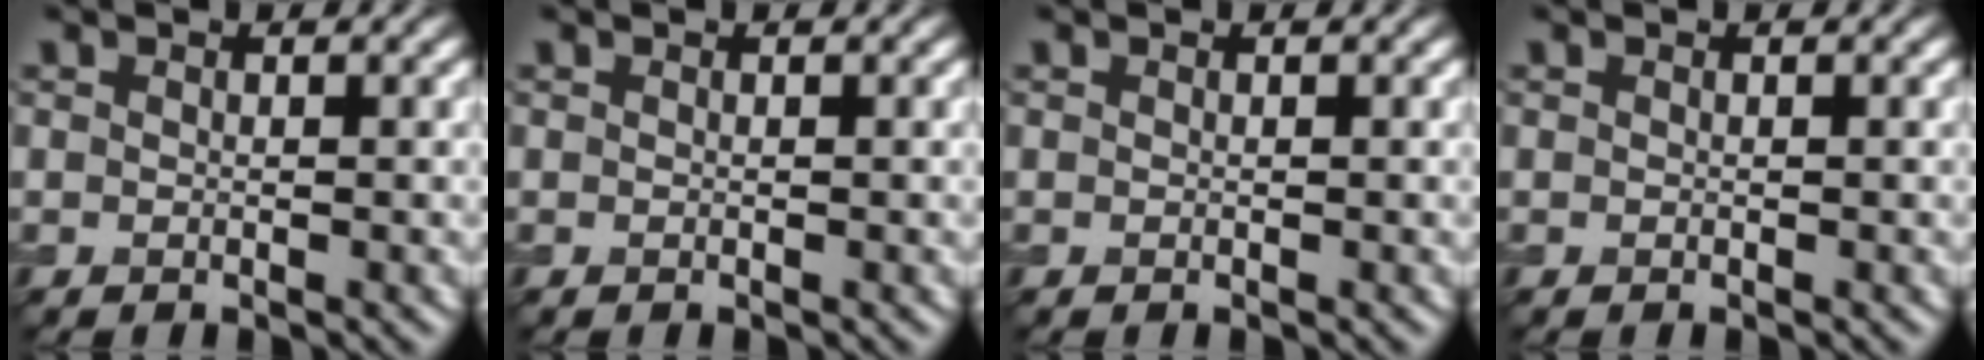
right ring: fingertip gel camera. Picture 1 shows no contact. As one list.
[{"total": 0.0}, {"total": 0.0}, {"total": 0.0}]